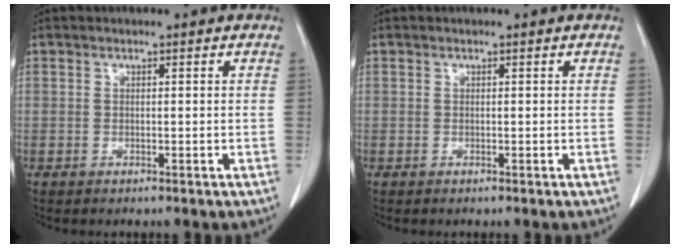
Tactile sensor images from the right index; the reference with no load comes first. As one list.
[{"total": 0.0}]